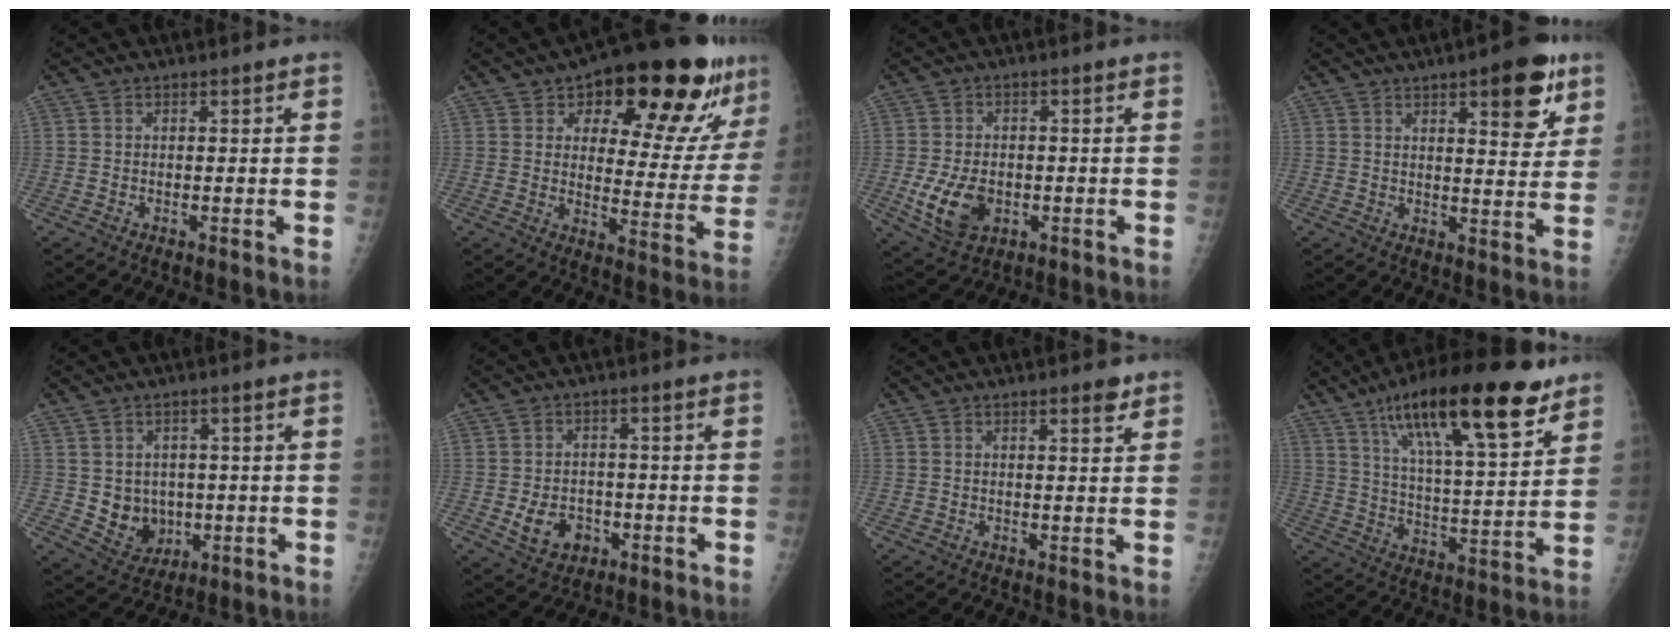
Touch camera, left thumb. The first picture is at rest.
{"total": 23.5, "force": [13.4, 9.0, 17.1], "torque": [-0.187, -0.039, 0.188]}
{"total": 9.1, "force": [-2.1, 6.2, 6.3], "torque": [-0.106, 0.000, -0.025]}
{"total": 11.3, "force": [5.8, 3.8, 9.0], "torque": [-0.090, -0.025, 0.072]}
{"total": 7.8, "force": [-0.2, 6.7, 4.0], "torque": [-0.028, -0.006, 0.017]}
{"total": 6.9, "force": [-2.1, 5.4, 3.8], "torque": [-0.048, 0.011, -0.027]}
{"total": 2.6, "force": [1.7, 0.6, 1.8], "torque": [-0.019, -0.009, 0.022]}
{"total": 23.8, "force": [14.2, 6.4, 18.0], "torque": [-0.277, -0.041, 0.232]}